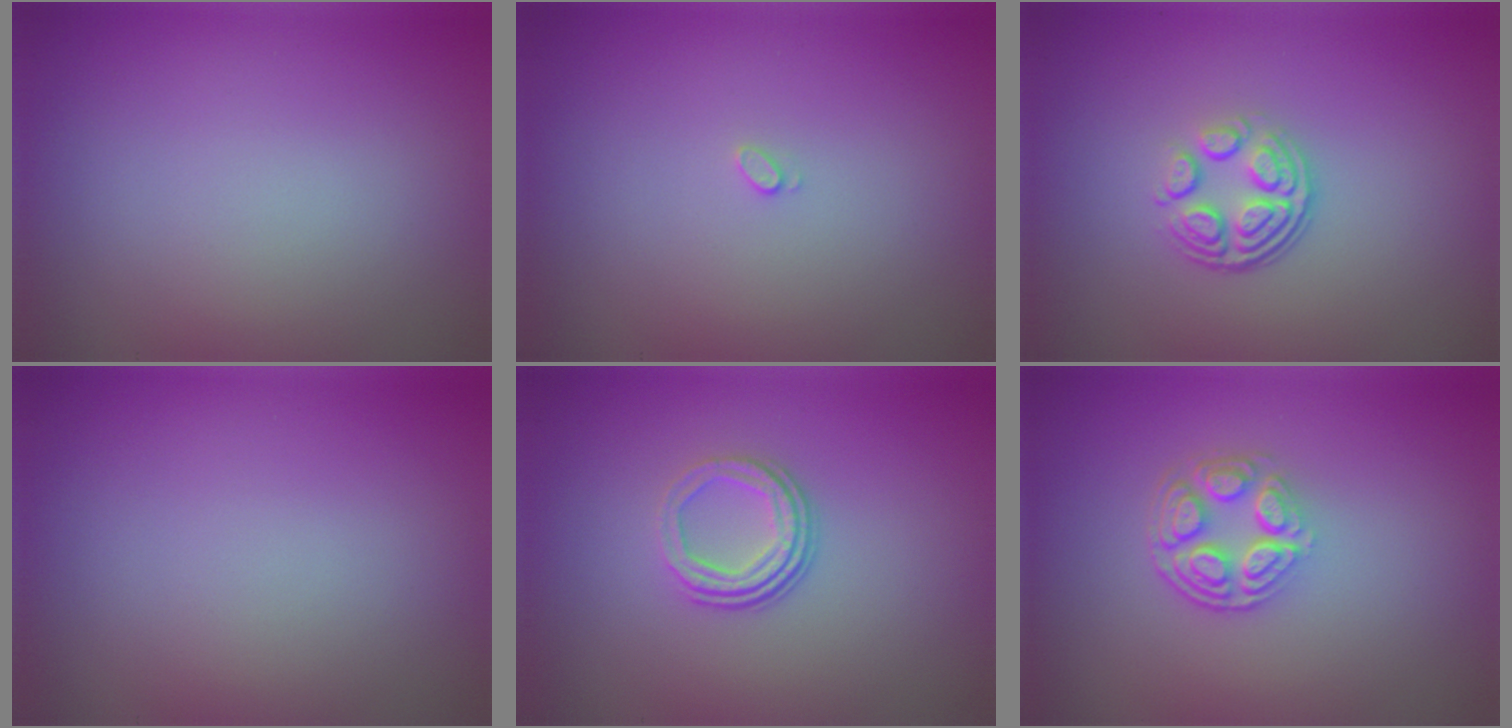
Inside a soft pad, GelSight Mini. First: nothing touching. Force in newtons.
{"total": 0.6, "press": 0.6, "slide": 0.1}
{"total": 3.9, "press": 2.7, "slide": 2.8}
{"total": 0.0}
{"total": 3.1, "press": 2.3, "slide": 2.1}
{"total": 4.4, "press": 3.3, "slide": 2.9}